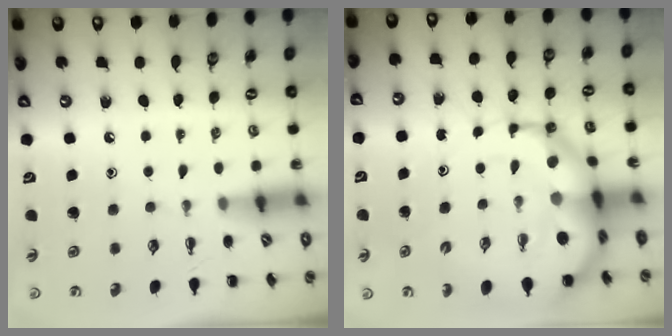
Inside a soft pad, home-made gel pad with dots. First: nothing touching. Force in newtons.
{"total": 17.0, "press": 16.4, "slide": 4.4}